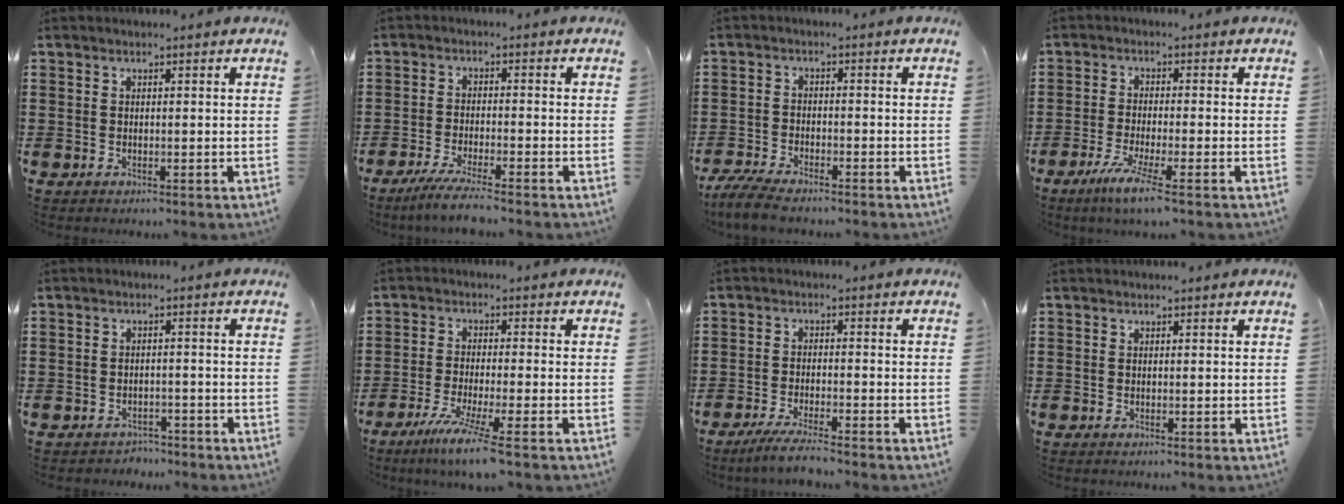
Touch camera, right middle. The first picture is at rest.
{"total": 4.4, "force": [-3.8, -0.3, 2.3], "torque": [-0.052, -0.017, -0.071]}
{"total": 4.5, "force": [-4.2, 0.5, 1.7], "torque": [-0.049, -0.009, -0.086]}
{"total": 5.0, "force": [-3.2, 0.0, 3.8], "torque": [-0.083, -0.019, -0.059]}
{"total": 1.9, "force": [-1.9, 0.5, -0.2], "torque": [-0.006, -0.002, -0.042]}
{"total": 6.0, "force": [-4.2, -0.4, 4.3], "torque": [-0.090, -0.023, -0.078]}
{"total": 3.9, "force": [-3.5, -0.2, 1.8], "torque": [-0.039, -0.010, -0.066]}
{"total": 0.0}